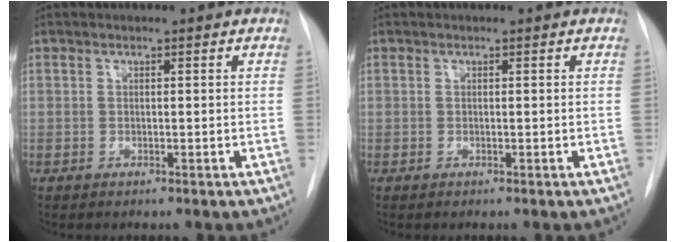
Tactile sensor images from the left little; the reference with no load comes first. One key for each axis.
{"total": 0.0}